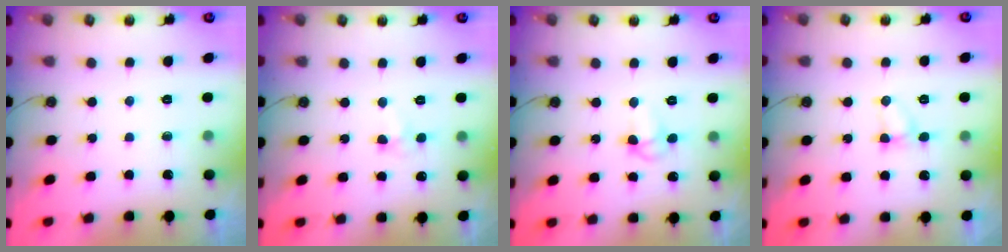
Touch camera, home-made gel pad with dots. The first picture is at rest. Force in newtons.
{"total": 4.3, "press": 4.2, "slide": 0.7}
{"total": 6.0, "press": 6.0, "slide": 0.6}
{"total": 3.7, "press": 3.6, "slide": 1.0}